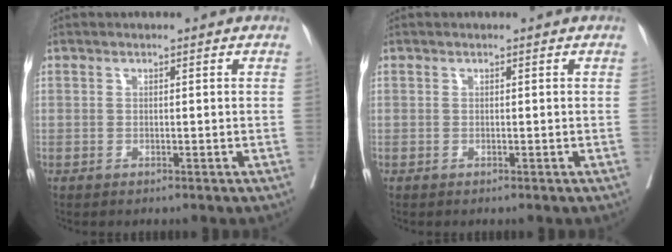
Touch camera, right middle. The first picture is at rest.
{"total": 0.0}